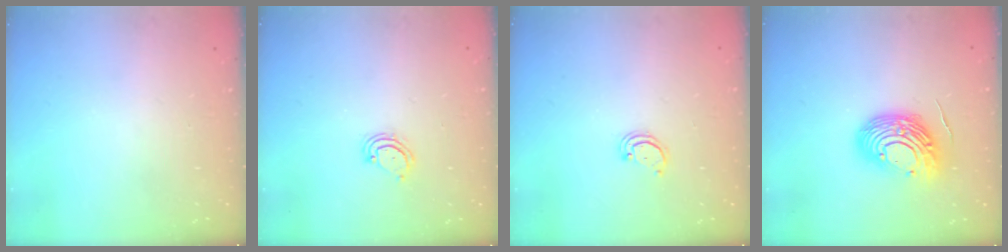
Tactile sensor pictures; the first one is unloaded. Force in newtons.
{"total": 4.6, "press": 4.6, "slide": 0.4}
{"total": 2.2, "press": 2.2, "slide": 0.2}
{"total": 13.6, "press": 13.4, "slide": 2.2}